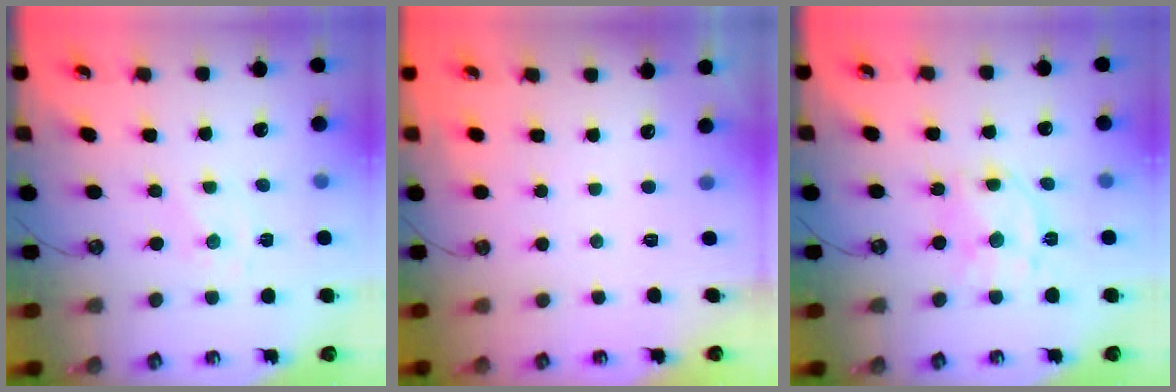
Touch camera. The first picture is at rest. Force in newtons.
{"total": 0.0}
{"total": 10.7, "press": 10.7, "slide": 1.0}